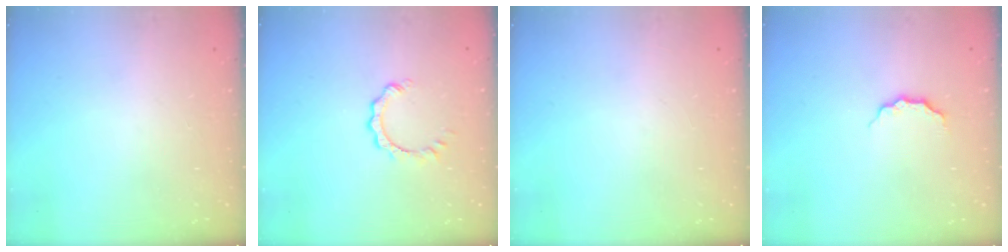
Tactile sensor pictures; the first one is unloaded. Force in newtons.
{"total": 2.5, "press": 2.5, "slide": 0.2}
{"total": 0.0}
{"total": 2.7, "press": 2.6, "slide": 0.3}